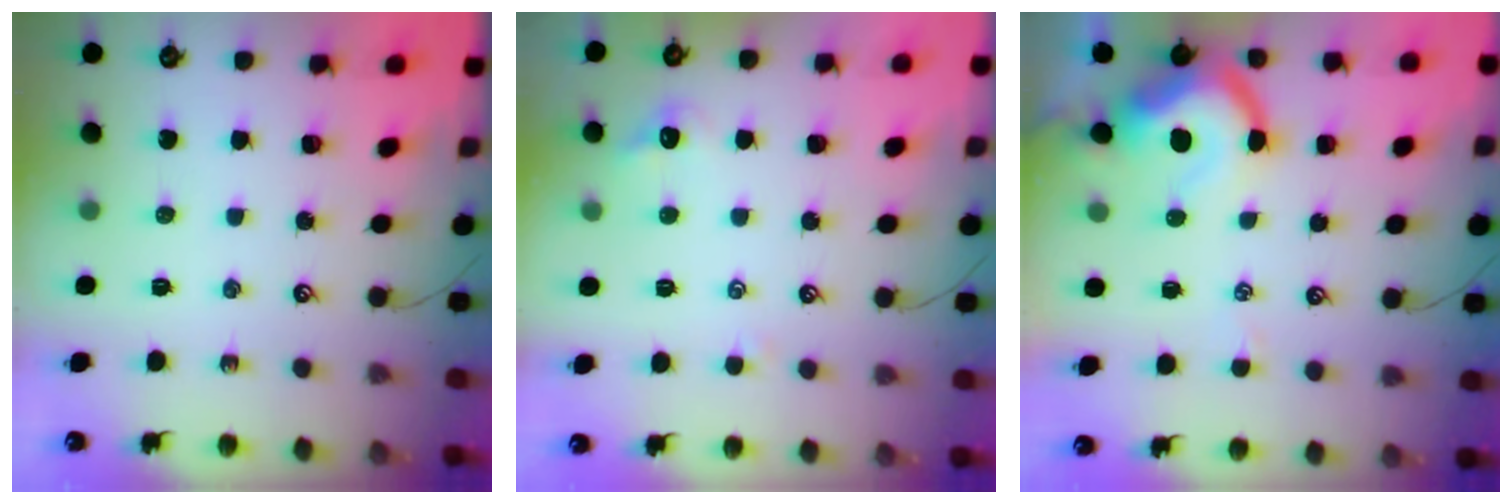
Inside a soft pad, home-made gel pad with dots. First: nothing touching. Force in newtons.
{"total": 1.2, "press": 1.0, "slide": 0.7}
{"total": 7.6, "press": 7.5, "slide": 1.5}